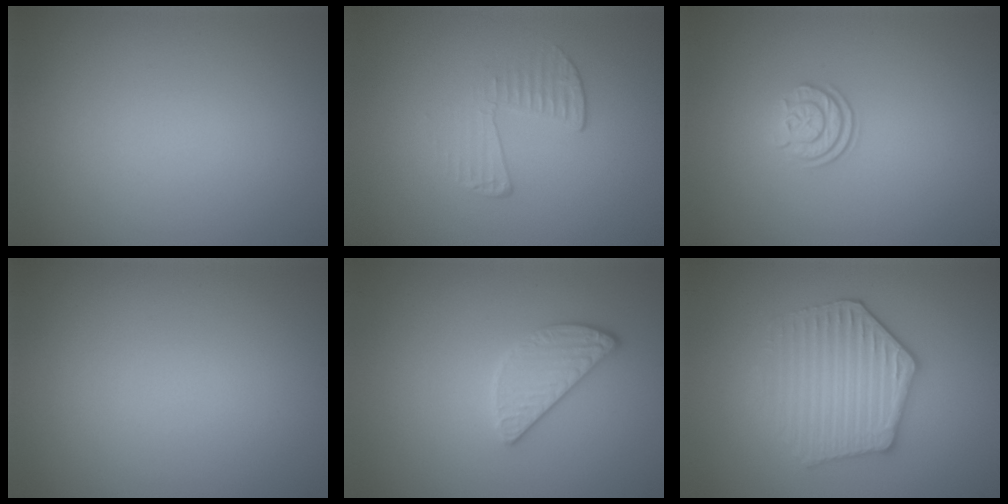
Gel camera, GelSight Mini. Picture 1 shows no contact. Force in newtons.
{"total": 1.9, "press": 0.7, "slide": 1.8}
{"total": 2.3, "press": 1.7, "slide": 1.6}
{"total": 0.0}
{"total": 2.5, "press": 2.3, "slide": 0.8}
{"total": 4.4, "press": 4.1, "slide": 1.7}